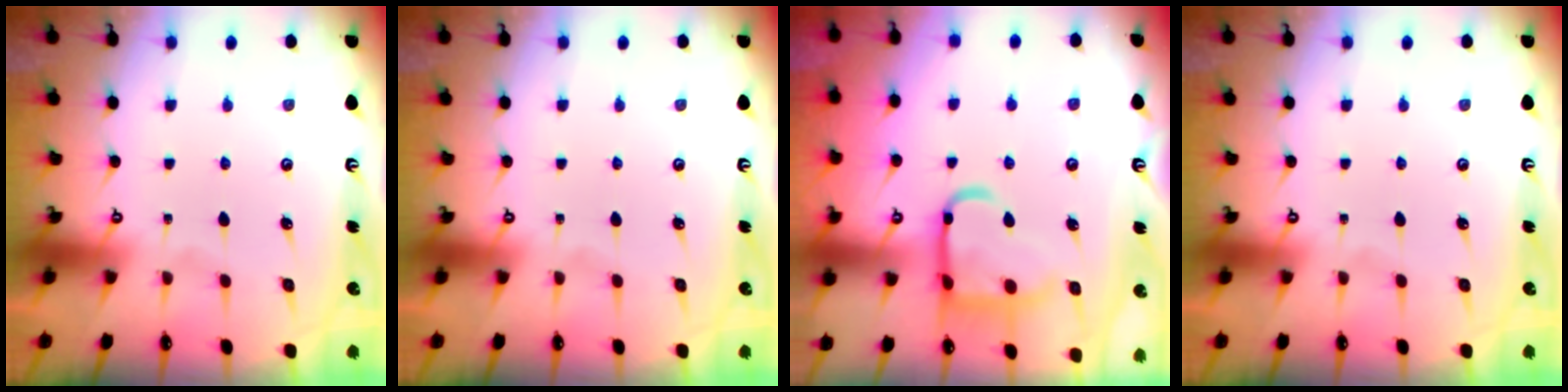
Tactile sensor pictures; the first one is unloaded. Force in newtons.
{"total": 0.0}
{"total": 14.3, "press": 14.2, "slide": 1.4}
{"total": 0.0}